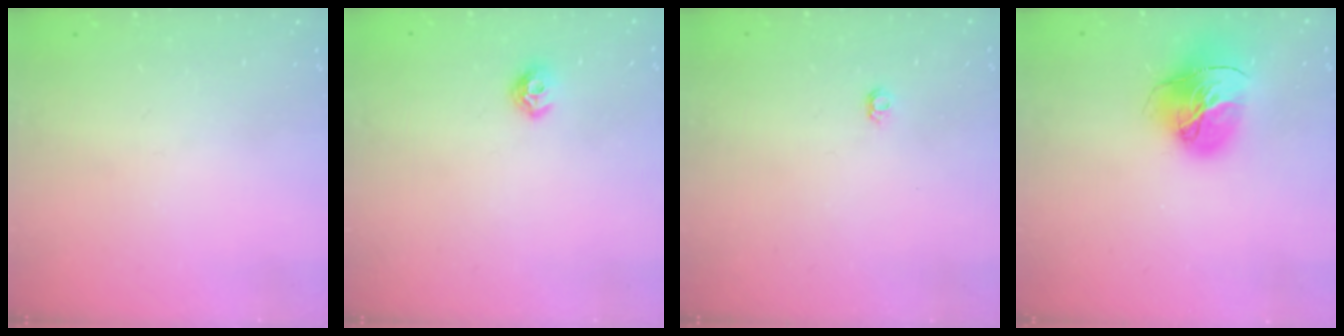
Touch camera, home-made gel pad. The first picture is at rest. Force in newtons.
{"total": 6.5, "press": 6.5, "slide": 0.7}
{"total": 3.9, "press": 3.9, "slide": 0.5}
{"total": 16.2, "press": 16.1, "slide": 1.6}